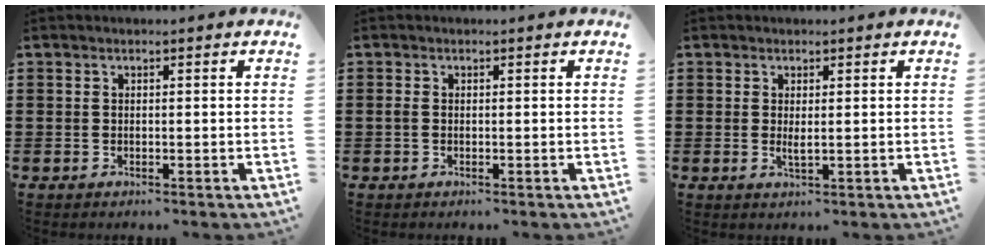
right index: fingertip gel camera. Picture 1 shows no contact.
{"total": 0.7, "force": [-0.2, 0.3, 0.6], "torque": [-0.013, -0.001, -0.004]}
{"total": 1.5, "force": [0.2, 0.3, 1.5], "torque": [-0.028, -0.003, 0.004]}